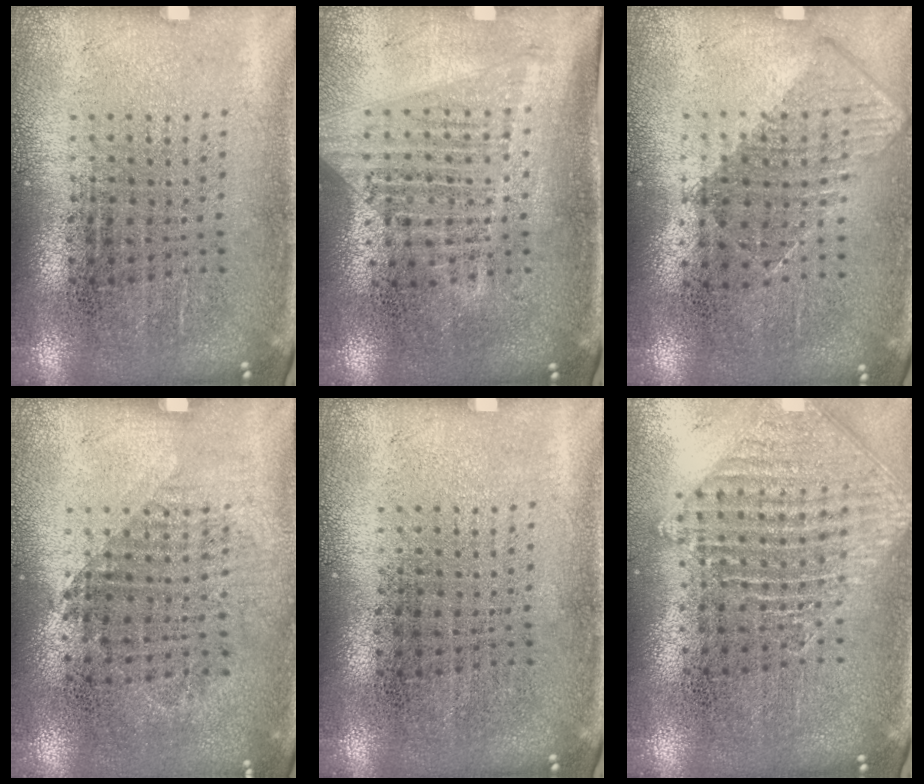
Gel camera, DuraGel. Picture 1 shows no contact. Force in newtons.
{"total": 1.5, "press": 1.4, "slide": 0.5}
{"total": 0.8, "press": 0.7, "slide": 0.4}
{"total": 0.9, "press": 0.8, "slide": 0.3}
{"total": 0.0}
{"total": 1.2, "press": 1.2, "slide": 0.2}